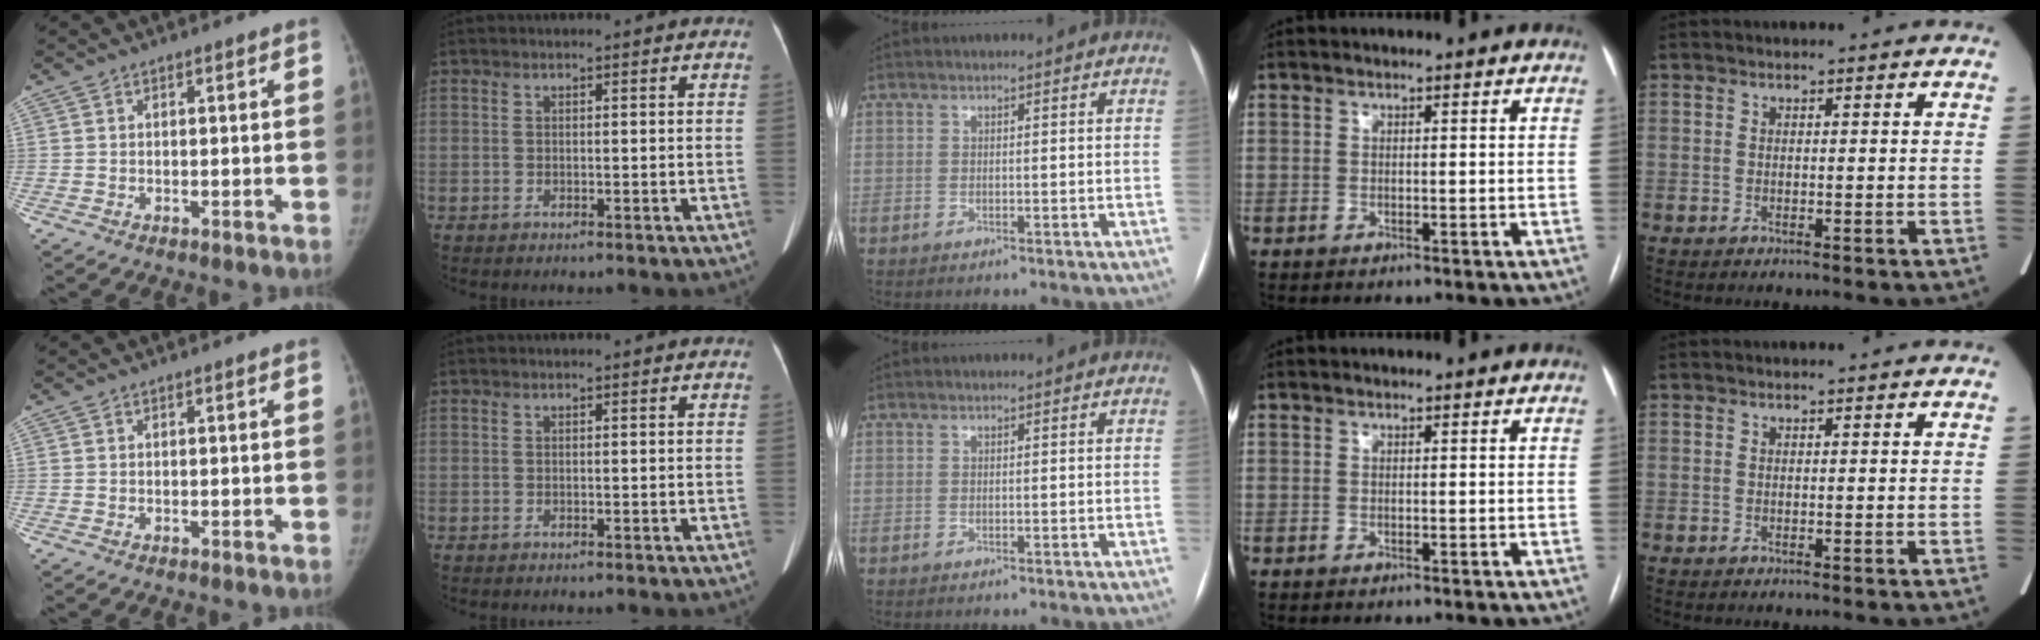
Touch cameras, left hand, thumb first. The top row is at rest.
{}